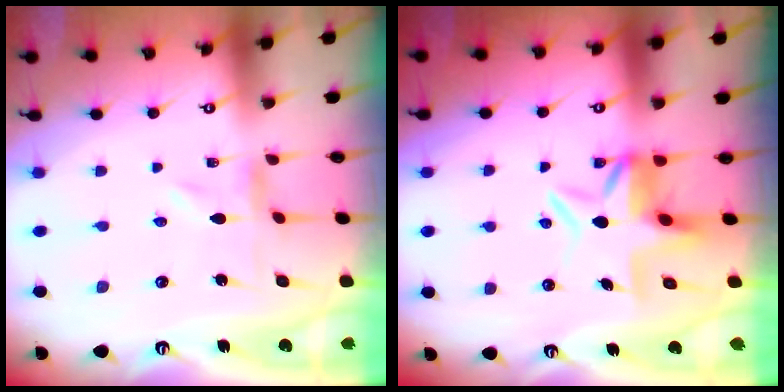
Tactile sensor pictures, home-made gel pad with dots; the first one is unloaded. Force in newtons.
{"total": 6.9, "press": 6.5, "slide": 2.4}